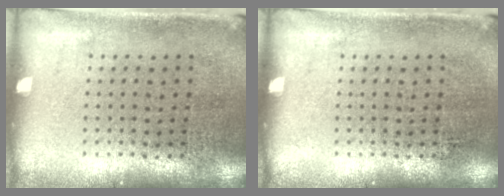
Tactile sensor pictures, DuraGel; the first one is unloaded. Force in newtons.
{"total": 0.0}